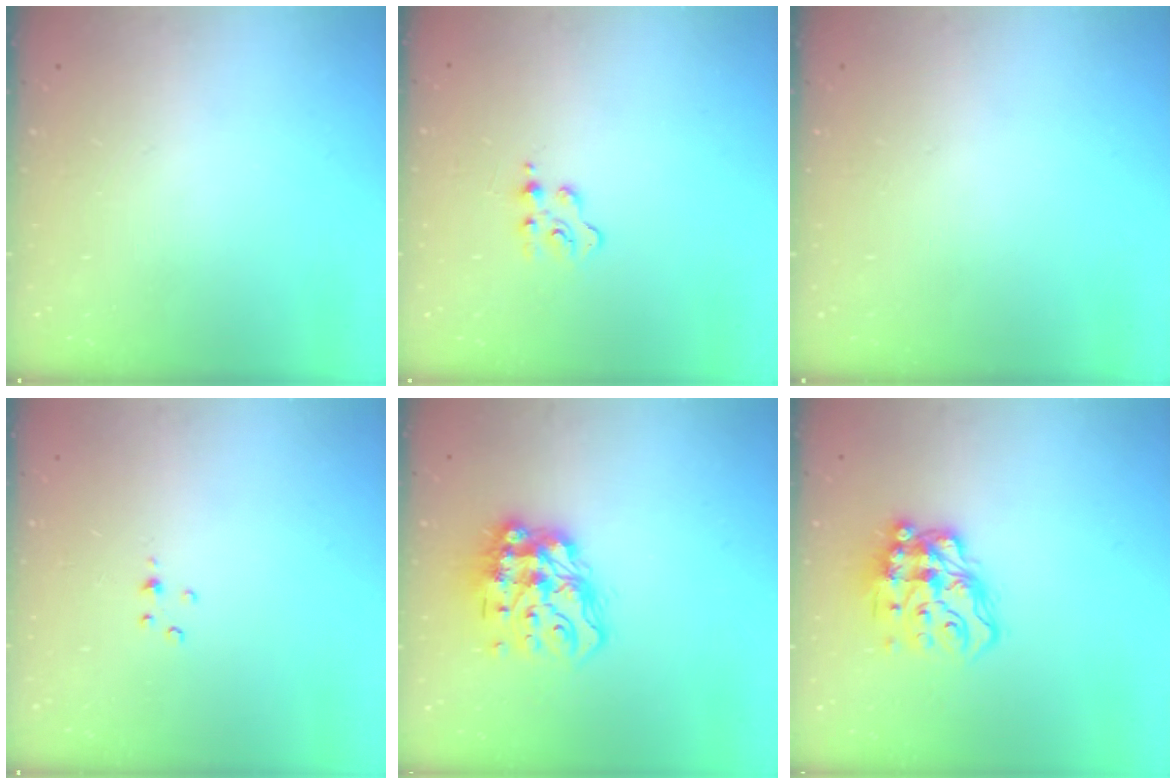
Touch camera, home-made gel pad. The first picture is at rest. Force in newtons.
{"total": 3.1, "press": 3.1, "slide": 0.3}
{"total": 0.0}
{"total": 2.2, "press": 2.2, "slide": 0.4}
{"total": 14.5, "press": 14.5, "slide": 0.7}
{"total": 14.1, "press": 14.1, "slide": 1.2}